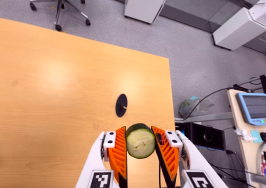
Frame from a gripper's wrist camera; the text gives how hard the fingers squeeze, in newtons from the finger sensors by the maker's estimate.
{"total": 9.3, "left": 8.8, "right": 9.7}